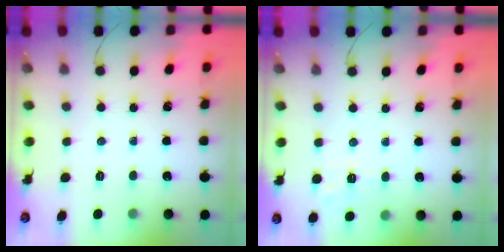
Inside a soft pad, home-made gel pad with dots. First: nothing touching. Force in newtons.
{"total": 1.8, "press": 0.2, "slide": 1.8}